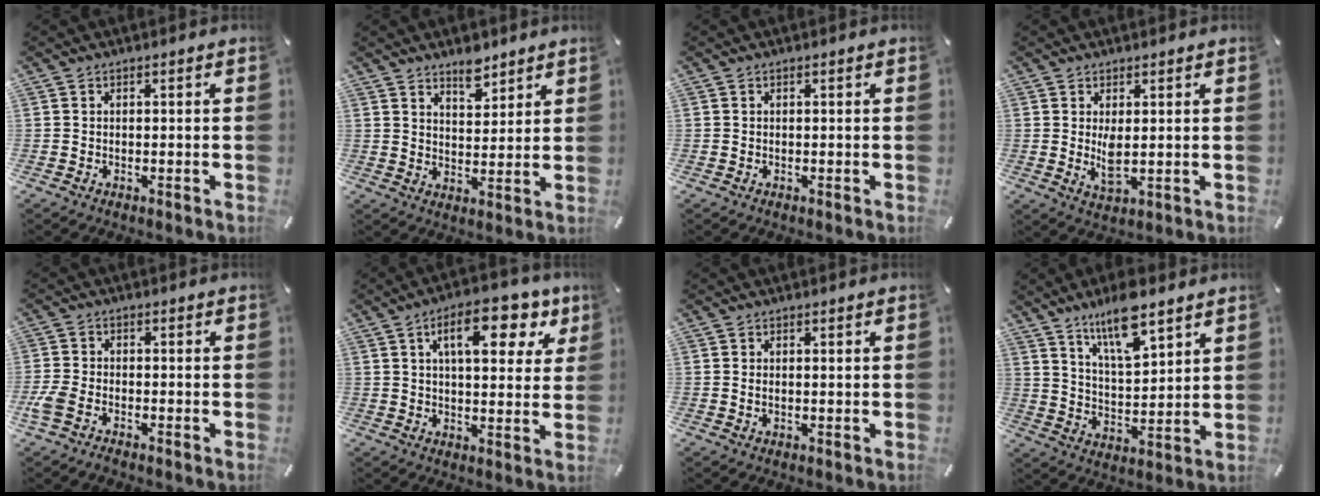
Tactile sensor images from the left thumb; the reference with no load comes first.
{"total": 6.5, "force": [5.2, 3.1, 2.1], "torque": [-0.014, -0.034, 0.091]}
{"total": 0.0}
{"total": 4.6, "force": [1.1, 1.8, 4.2], "torque": [-0.081, -0.006, 0.017]}
{"total": 4.1, "force": [-2.4, 2.1, 2.5], "torque": [-0.074, 0.001, -0.052]}
{"total": 13.7, "force": [6.4, 6.3, 10.3], "torque": [-0.143, -0.015, 0.100]}
{"total": 1.0, "force": [0.2, 0.5, 0.9], "torque": [-0.012, -0.002, 0.001]}
{"total": 11.8, "force": [9.0, 3.8, 6.7], "torque": [-0.121, -0.043, 0.160]}